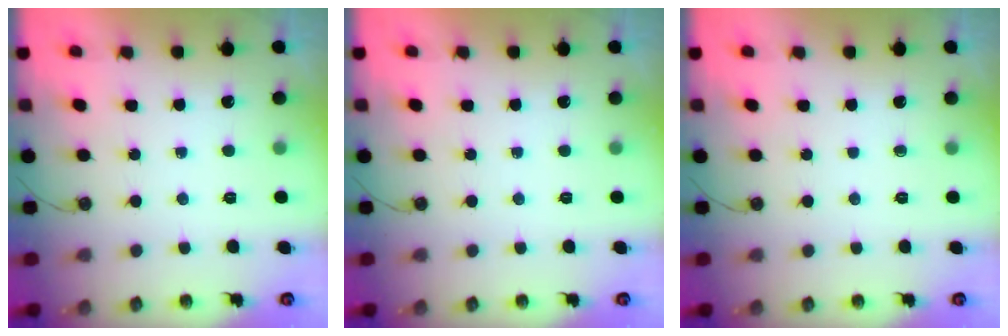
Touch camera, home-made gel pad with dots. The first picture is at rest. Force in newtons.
{"total": 0.0}
{"total": 0.0}